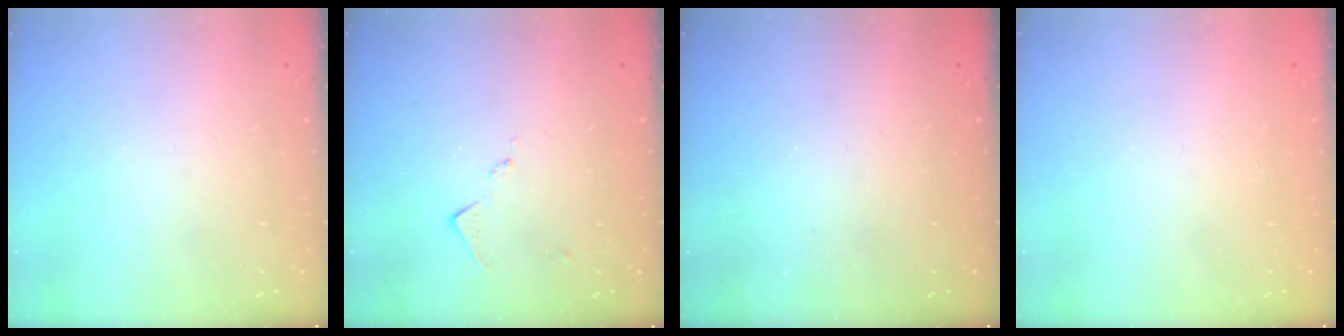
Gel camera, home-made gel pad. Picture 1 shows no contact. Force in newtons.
{"total": 7.1, "press": 7.0, "slide": 0.9}
{"total": 0.9, "press": 0.9, "slide": 0.3}
{"total": 1.1, "press": 1.1, "slide": 0.1}